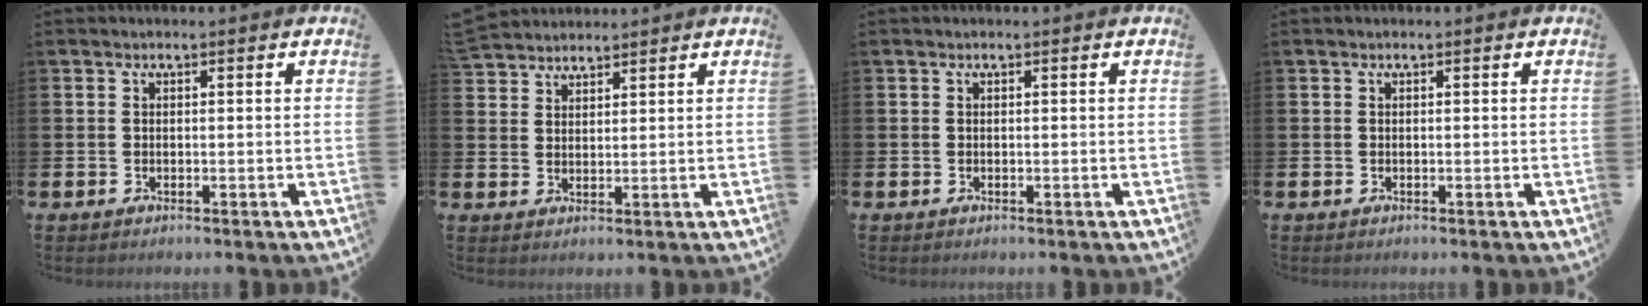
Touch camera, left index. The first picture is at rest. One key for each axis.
{"total": 3.7, "fx": 3.6, "fy": 0.8, "fz": -0.1, "tx": 0.007, "ty": -0.019, "tz": 0.065}
{"total": 0.0}
{"total": 0.0}